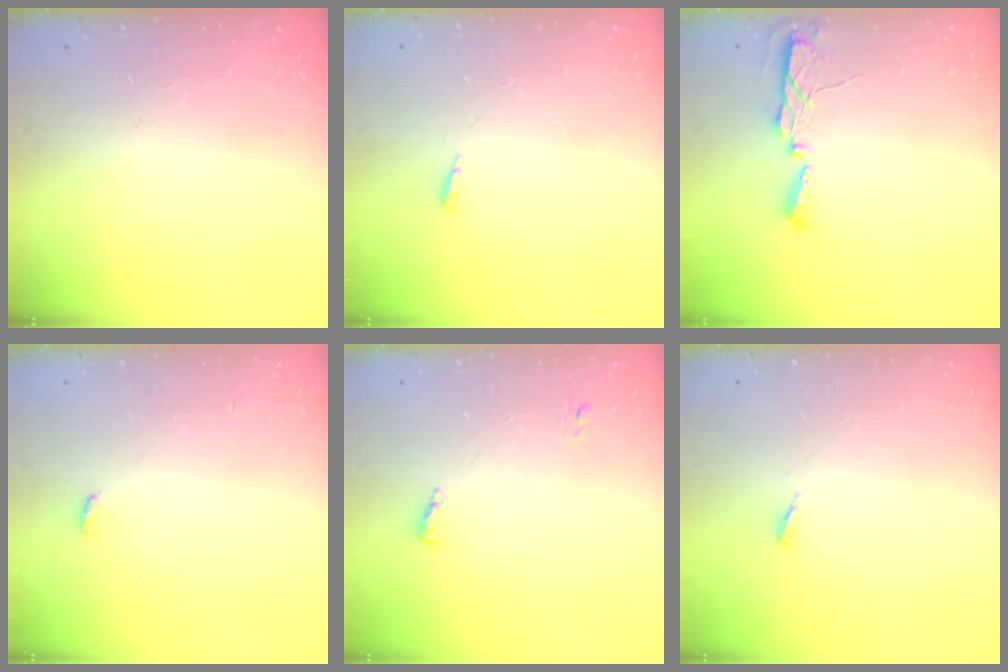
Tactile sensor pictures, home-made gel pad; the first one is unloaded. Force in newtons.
{"total": 3.6, "press": 3.5, "slide": 0.6}
{"total": 5.5, "press": 5.5, "slide": 0.6}
{"total": 6.9, "press": 2.6, "slide": 6.4}
{"total": 4.9, "press": 4.6, "slide": 1.5}
{"total": 3.2, "press": 3.2, "slide": 0.2}